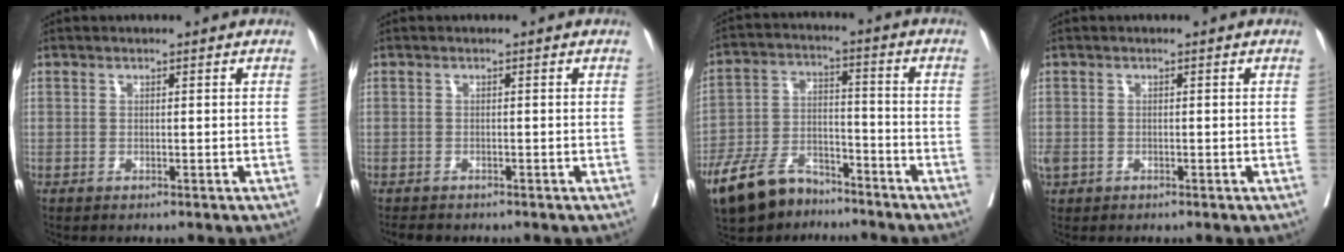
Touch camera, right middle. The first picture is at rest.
{"total": 2.6, "force": [-2.2, 1.0, 0.7], "torque": [-0.015, -0.006, -0.032]}
{"total": 11.4, "force": [-8.9, 5.1, 5.0], "torque": [-0.106, -0.003, -0.163]}
{"total": 2.2, "force": [-0.8, 1.6, 1.2], "torque": [-0.035, 0.000, -0.011]}